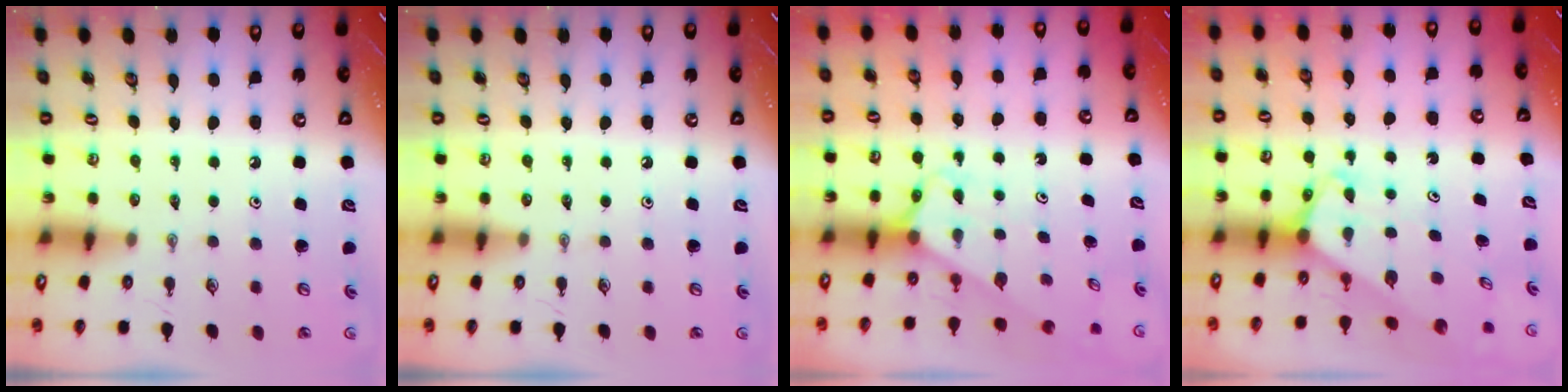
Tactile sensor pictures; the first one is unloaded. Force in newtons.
{"total": 0.0}
{"total": 2.7, "press": 2.7, "slide": 0.1}
{"total": 2.5, "press": 2.5, "slide": 0.2}